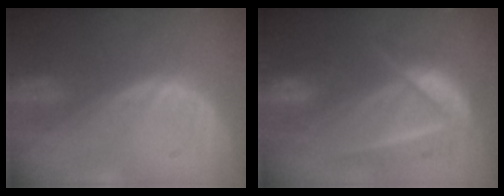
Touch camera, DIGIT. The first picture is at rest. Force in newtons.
{"total": 8.6, "press": 8.0, "slide": 3.1}